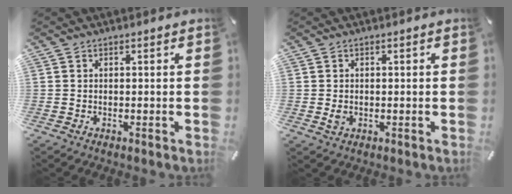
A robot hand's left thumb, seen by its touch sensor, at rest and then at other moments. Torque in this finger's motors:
{"motor_torque": [0.49, 0.75, 0.10, -0.15, 0.12]}